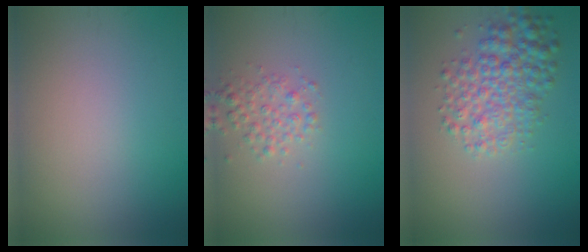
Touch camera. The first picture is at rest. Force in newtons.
{"total": 2.1, "press": 2.1, "slide": 0.0}
{"total": 5.0, "press": 5.0, "slide": 0.1}